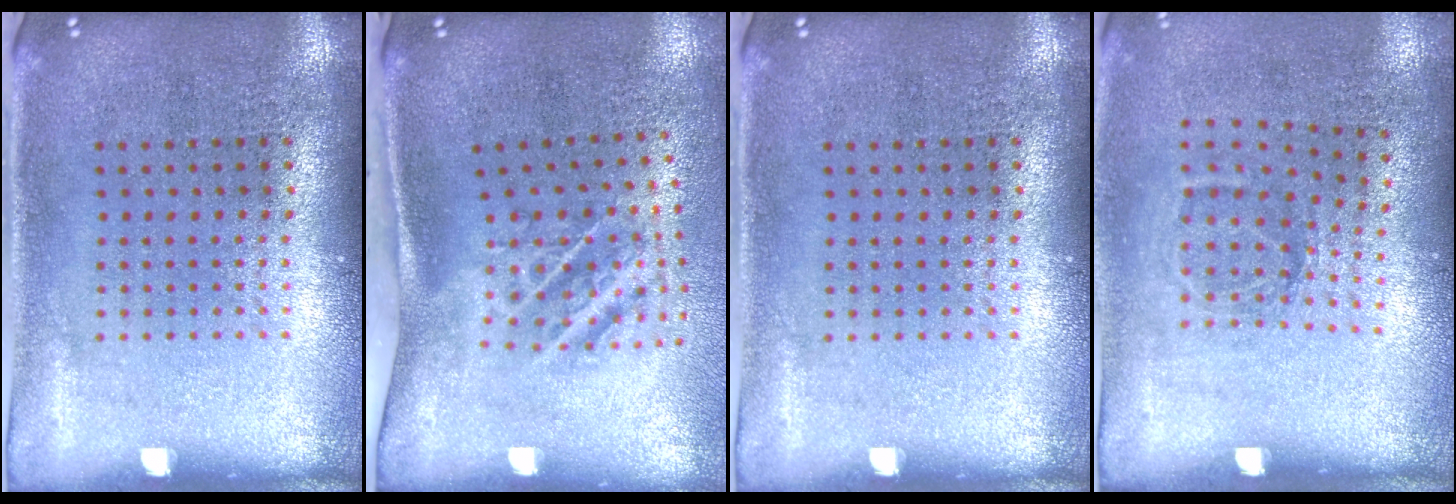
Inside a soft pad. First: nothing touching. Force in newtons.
{"total": 2.0, "press": 1.2, "slide": 1.7}
{"total": 0.0}
{"total": 1.2, "press": 0.8, "slide": 0.8}